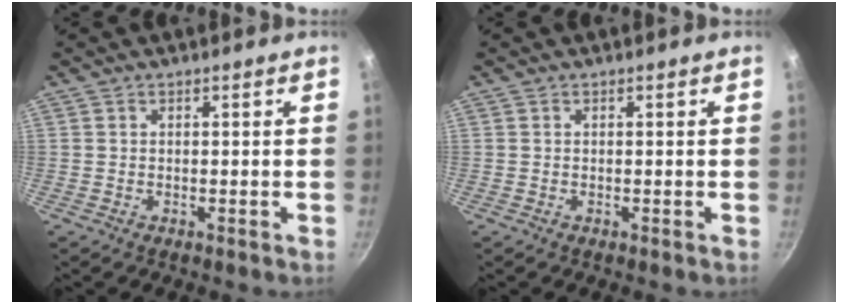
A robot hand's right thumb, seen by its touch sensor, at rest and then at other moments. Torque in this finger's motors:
{"motor_torque": [-0.10, 0.10, 0.00, 0.00, 0.01]}